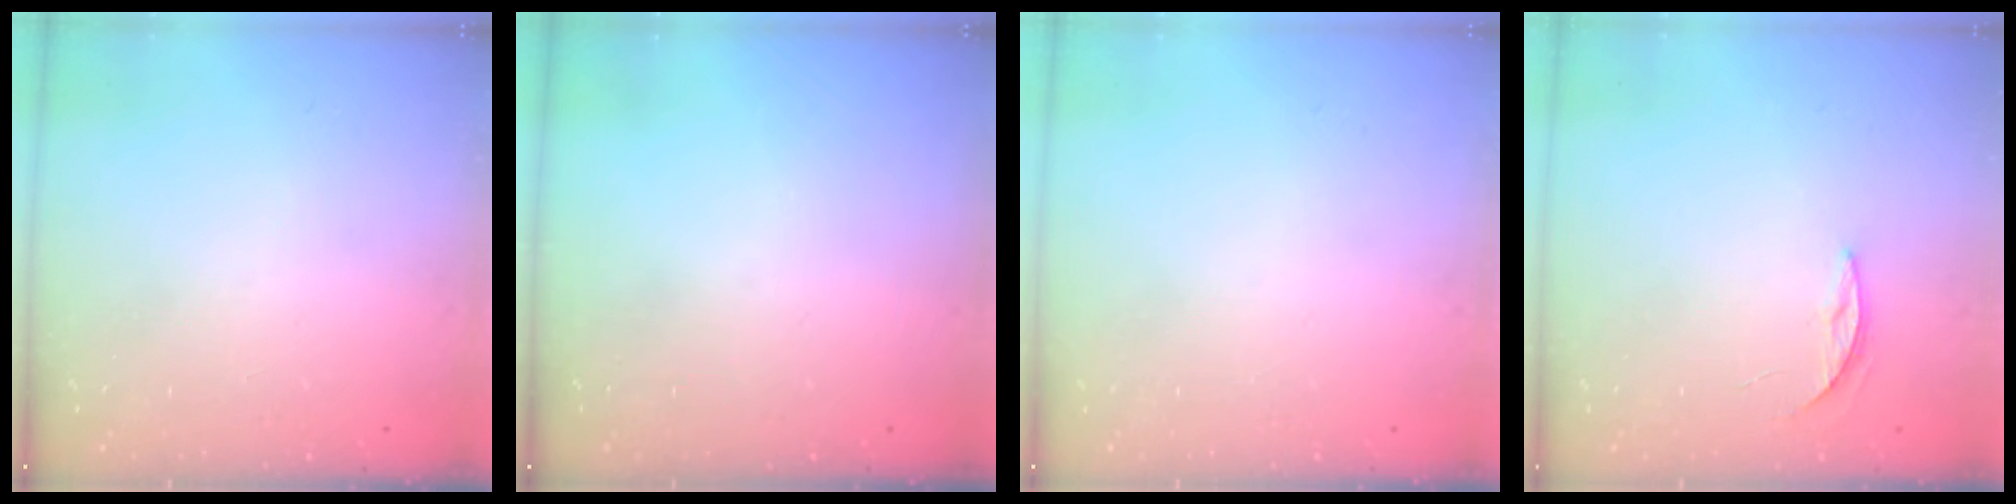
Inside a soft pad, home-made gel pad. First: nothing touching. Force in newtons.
{"total": 0.0}
{"total": 0.0}
{"total": 4.5, "press": 4.4, "slide": 0.4}